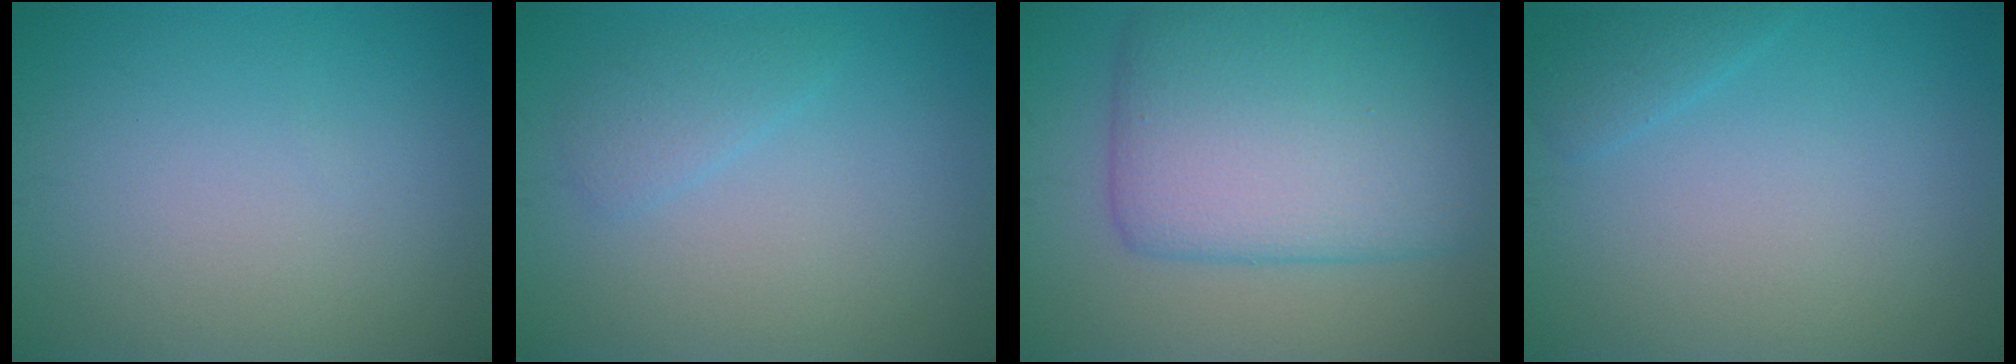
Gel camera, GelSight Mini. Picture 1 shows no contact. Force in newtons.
{"total": 1.6, "press": 1.6, "slide": 0.2}
{"total": 10.2, "press": 10.2, "slide": 0.1}
{"total": 1.3, "press": 1.3, "slide": 0.1}